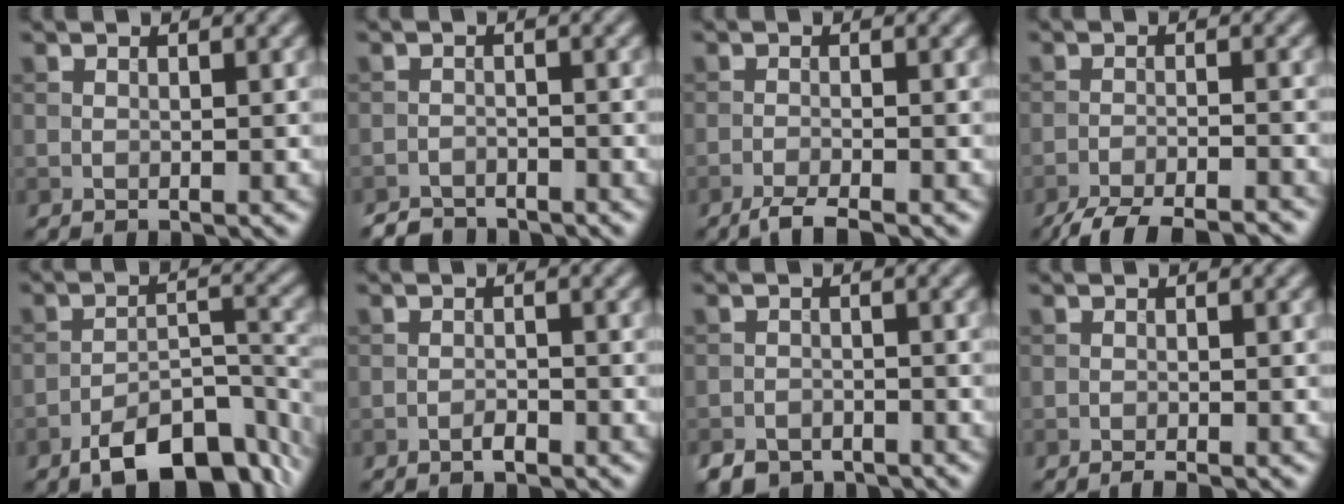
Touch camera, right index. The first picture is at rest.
{"total": 2.4, "force": [-2.4, 0.5, 0.1], "torque": [0.002, 0.001, -0.045]}
{"total": 2.7, "force": [-2.1, 0.3, 1.6], "torque": [-0.029, -0.002, -0.047]}
{"total": 7.3, "force": [-6.4, 1.3, 3.2], "torque": [-0.049, -0.014, -0.103]}
{"total": 9.3, "force": [-6.3, 3.8, 5.6], "torque": [-0.081, -0.005, -0.107]}
{"total": 1.1, "force": [-0.8, 0.4, 0.7], "torque": [-0.013, 0.002, -0.015]}
{"total": 3.8, "force": [-3.1, 1.9, 0.9], "torque": [-0.009, -0.008, -0.054]}
{"total": 1.1, "force": [-0.7, 0.1, 0.8], "torque": [-0.010, -0.001, -0.012]}